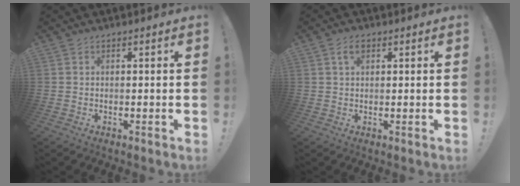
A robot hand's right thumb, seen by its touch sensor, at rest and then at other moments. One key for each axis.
{"total": 3.1, "fx": 1.5, "fy": 1.7, "fz": 2.1, "tx": -0.035, "ty": 0.000, "tz": 0.025}